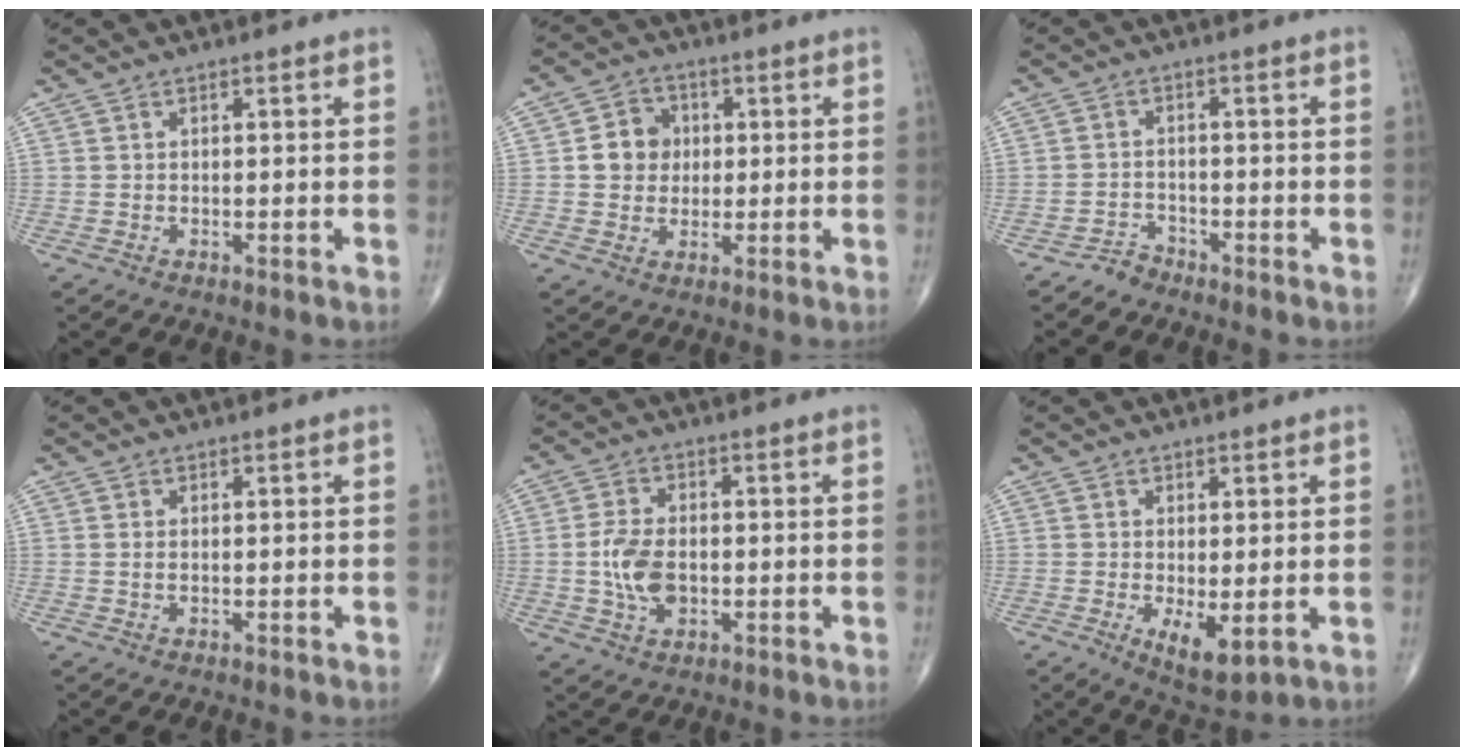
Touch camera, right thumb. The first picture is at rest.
{"total": 6.7, "force": [0.7, 5.9, 3.1], "torque": [-0.022, 0.005, 0.005]}
{"total": 2.5, "force": [-2.2, 1.0, -0.4], "torque": [0.016, 0.008, -0.043]}
{"total": 0.7, "force": [0.1, 0.3, 0.6], "torque": [-0.015, 0.001, 0.003]}
{"total": 7.3, "force": [-0.8, 4.4, 5.7], "torque": [-0.114, 0.001, -0.015]}
{"total": 6.2, "force": [-1.2, 2.6, 5.5], "torque": [-0.087, -0.020, -0.009]}